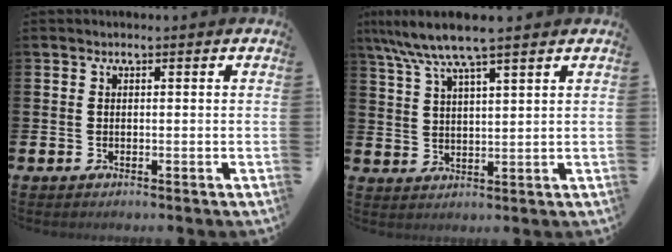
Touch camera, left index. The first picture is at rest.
{"total": 7.2, "force": [6.0, 0.7, 3.9], "torque": [-0.090, -0.019, 0.106]}